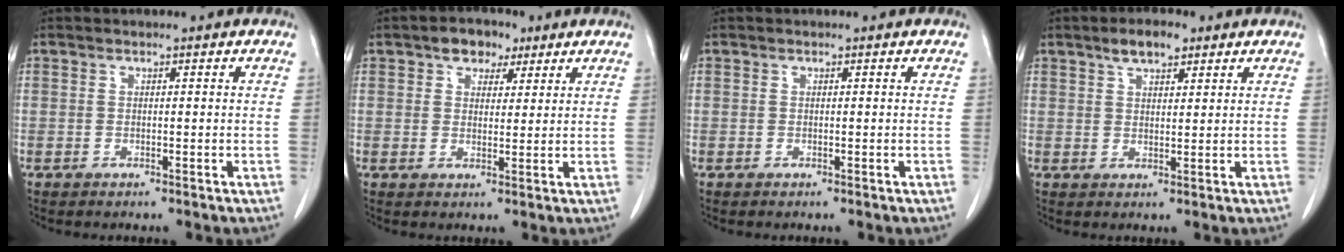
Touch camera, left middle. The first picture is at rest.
{"total": 4.5, "force": [2.7, 2.9, 2.1], "torque": [-0.029, 0.014, 0.043]}
{"total": 0.0}
{"total": 4.4, "force": [2.9, 1.7, 2.8], "torque": [-0.052, 0.009, 0.050]}